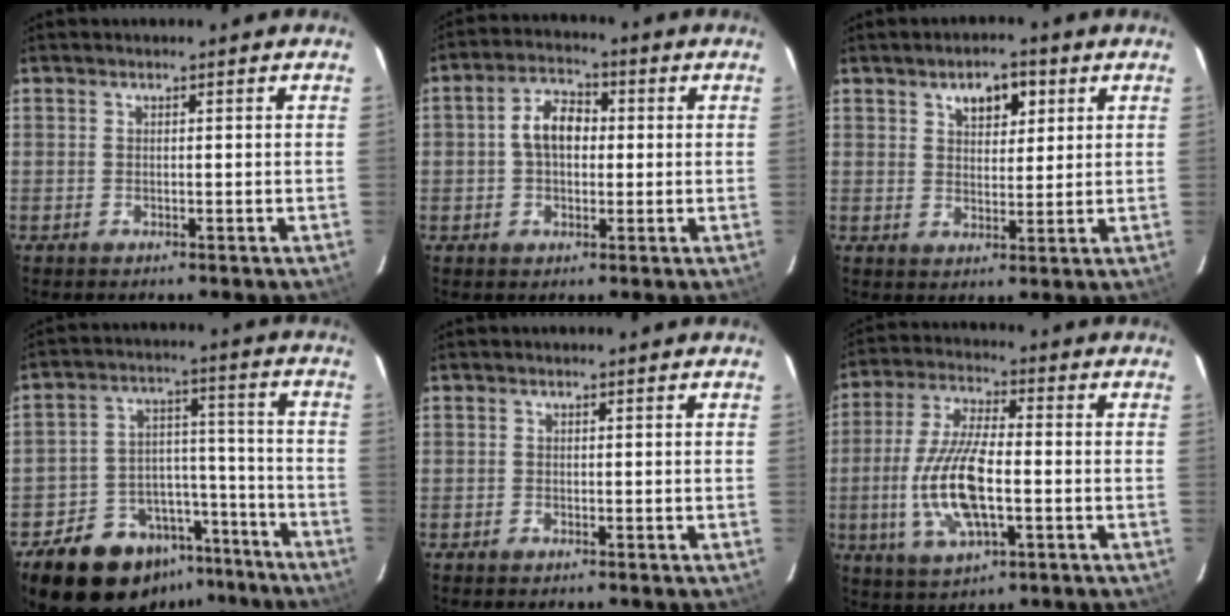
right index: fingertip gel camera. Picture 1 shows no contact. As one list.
[{"total": 6.7, "force": [0.3, 4.4, 5.0], "torque": [-0.091, 0.020, 0.004]}, {"total": 5.9, "force": [3.0, 3.3, 3.9], "torque": [-0.058, 0.012, 0.050]}, {"total": 18.1, "force": [-13.4, 10.6, 6.0], "torque": [-0.130, 0.061, -0.183]}, {"total": 0.0}, {"total": 14.0, "force": [-2.7, 5.0, 12.8], "torque": [-0.268, -0.004, -0.050]}]